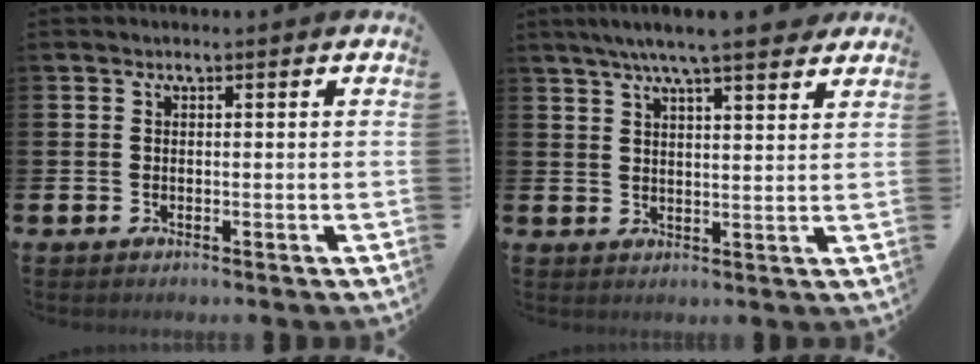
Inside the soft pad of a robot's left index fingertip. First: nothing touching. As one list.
[{"total": 6.9, "force": [6.2, 0.4, 3.0], "torque": [-0.063, -0.022, 0.109]}]